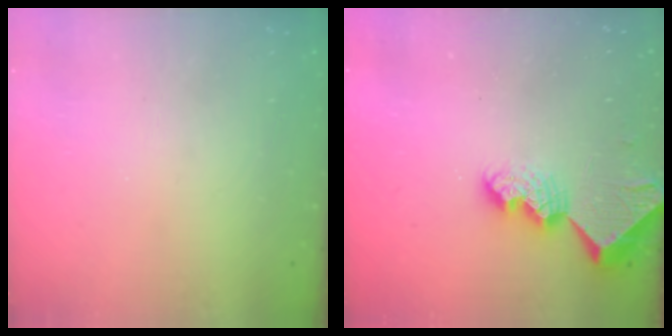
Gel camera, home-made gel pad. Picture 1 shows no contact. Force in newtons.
{"total": 9.9, "press": 9.9, "slide": 0.7}